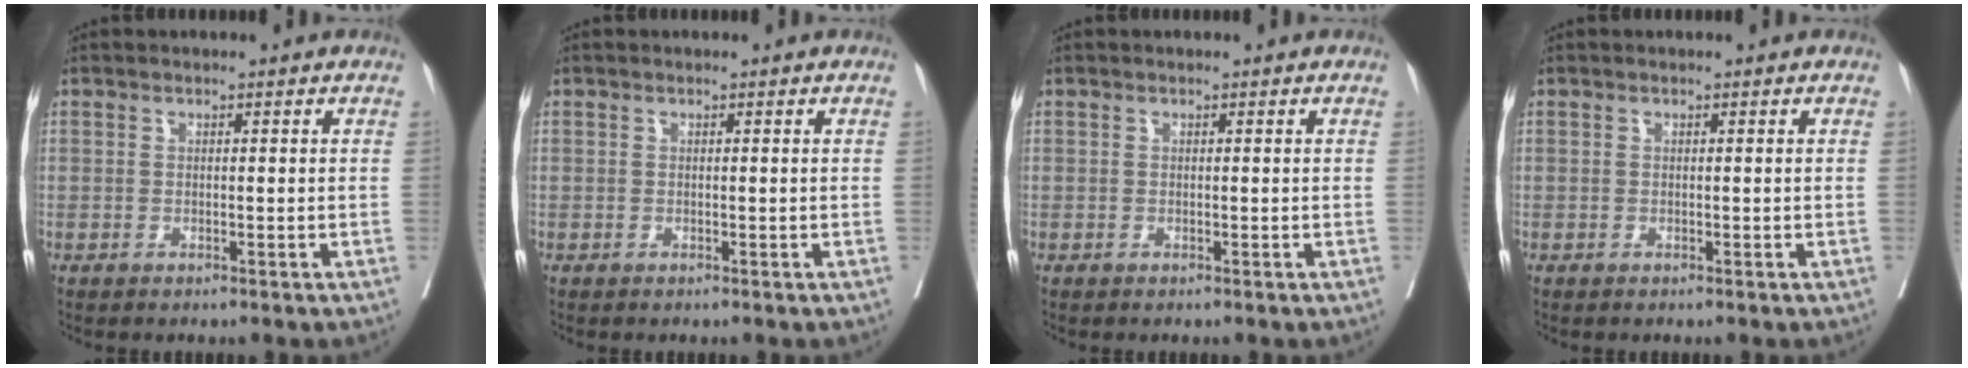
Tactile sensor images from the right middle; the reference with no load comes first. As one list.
[{"total": 0.0}, {"total": 0.0}, {"total": 0.0}]